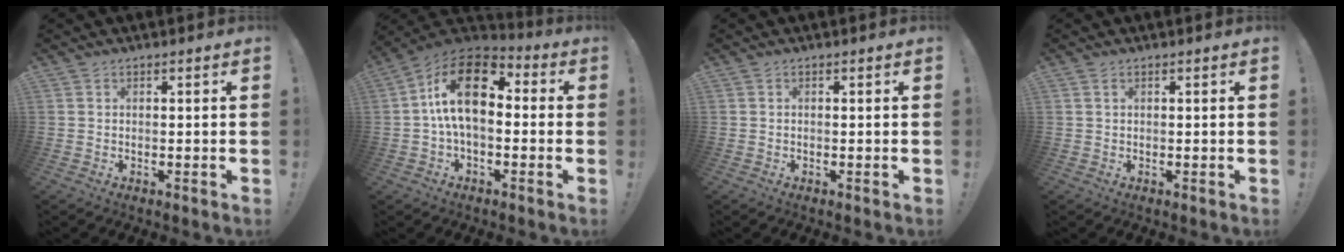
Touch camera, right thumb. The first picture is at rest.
{"total": 18.3, "force": [3.2, 9.9, 15.0], "torque": [-0.262, 0.003, 0.056]}
{"total": 0.0}
{"total": 0.8, "force": [0.5, 0.3, 0.6], "torque": [-0.015, 0.002, 0.009]}